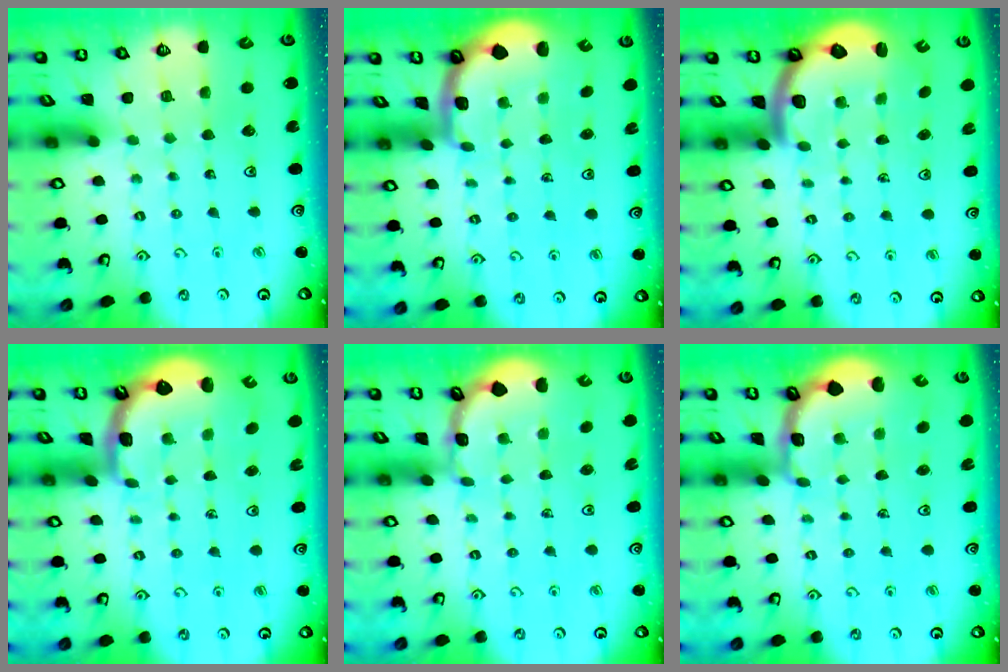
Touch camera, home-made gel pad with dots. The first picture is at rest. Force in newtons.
{"total": 1.5, "press": 1.5, "slide": 0.2}
{"total": 3.0, "press": 2.9, "slide": 0.4}
{"total": 2.7, "press": 1.4, "slide": 2.3}
{"total": 1.5, "press": 1.5, "slide": 0.1}
{"total": 1.9, "press": 1.9, "slide": 0.2}